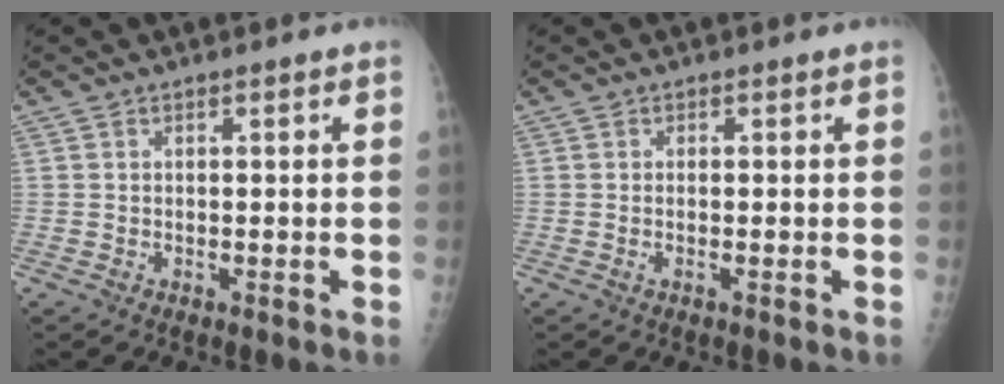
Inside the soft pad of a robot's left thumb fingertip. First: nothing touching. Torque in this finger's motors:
{"motor_torque": [-0.18, -0.18, 0.20, 0.19, -0.08]}